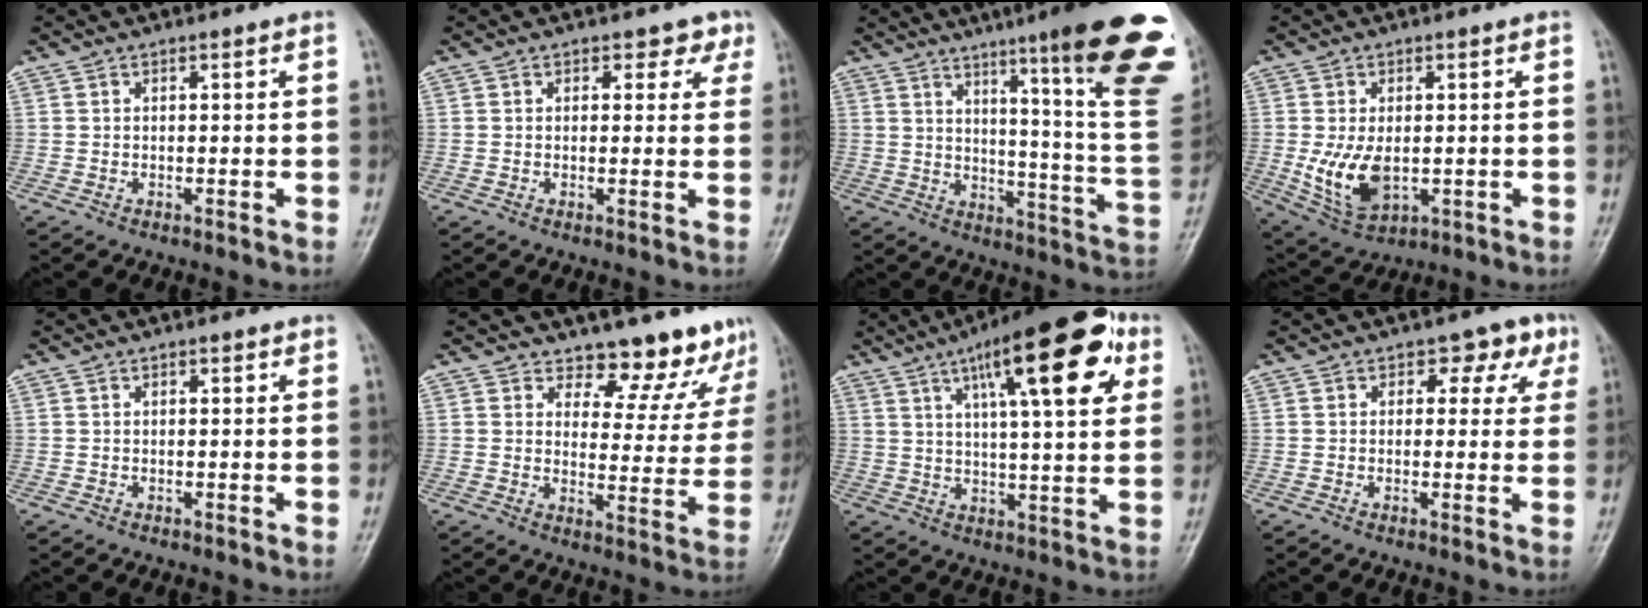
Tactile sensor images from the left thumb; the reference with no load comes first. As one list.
[{"total": 3.1, "force": [1.9, 2.3, 0.9], "torque": [0.022, -0.007, 0.011]}, {"total": 25.9, "force": [14.4, 2.4, 21.3], "torque": [-0.234, -0.072, 0.194]}, {"total": 9.0, "force": [-1.1, 5.5, 7.1], "torque": [-0.129, -0.012, -0.003]}, {"total": 0.7, "force": [0.3, 0.5, 0.4], "torque": [0.000, -0.001, 0.002]}, {"total": 11.6, "force": [10.5, 4.6, 1.7], "torque": [0.029, -0.085, 0.117]}, {"total": 20.3, "force": [8.9, 5.8, 17.3], "torque": [-0.228, -0.006, 0.127]}, {"total": 5.7, "force": [2.4, 4.0, 3.3], "torque": [0.005, -0.002, 0.018]}]